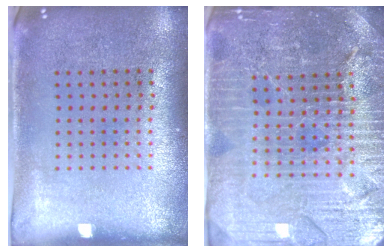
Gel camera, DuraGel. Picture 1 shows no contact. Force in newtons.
{"total": 5.0, "press": 4.6, "slide": 1.9}